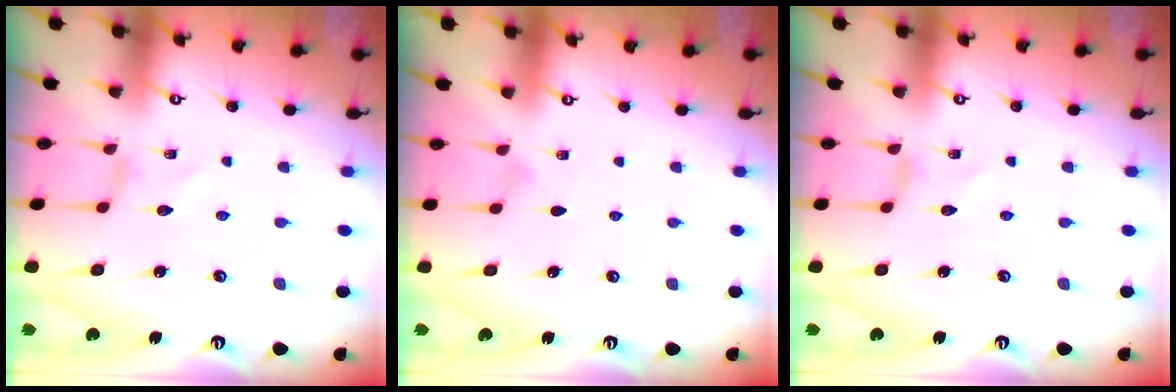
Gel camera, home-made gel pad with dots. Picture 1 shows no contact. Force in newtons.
{"total": 0.0}
{"total": 0.0}